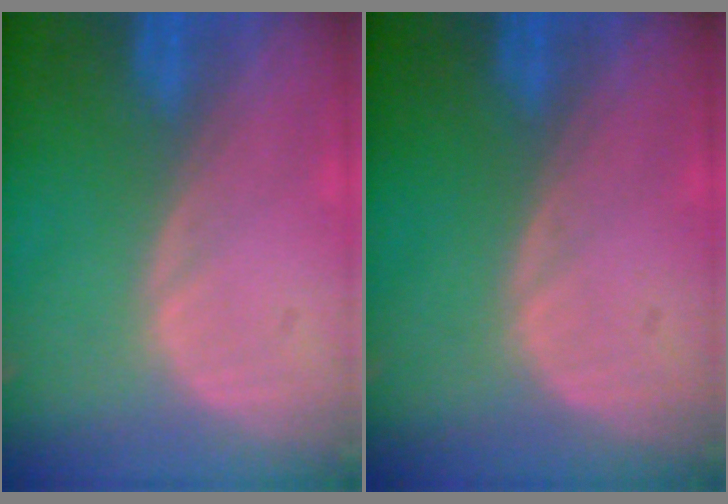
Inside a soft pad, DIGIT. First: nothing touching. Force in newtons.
{"total": 0.0}